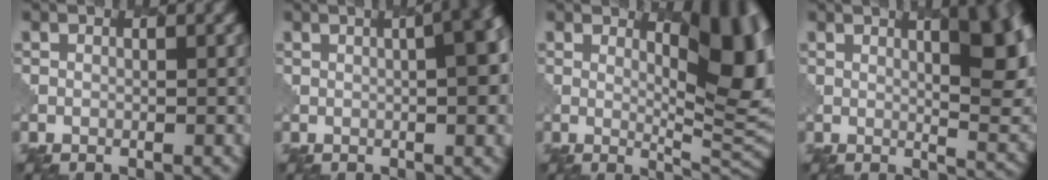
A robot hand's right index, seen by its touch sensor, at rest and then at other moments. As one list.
[{"total": 13.4, "force": [2.0, 6.9, 11.3], "torque": [-0.011, 0.061, -0.022]}, {"total": 9.1, "force": [2.8, 3.0, 8.1], "torque": [-0.107, -0.009, 0.043]}, {"total": 9.9, "force": [3.4, 3.7, 8.5], "torque": [-0.071, 0.012, 0.041]}]